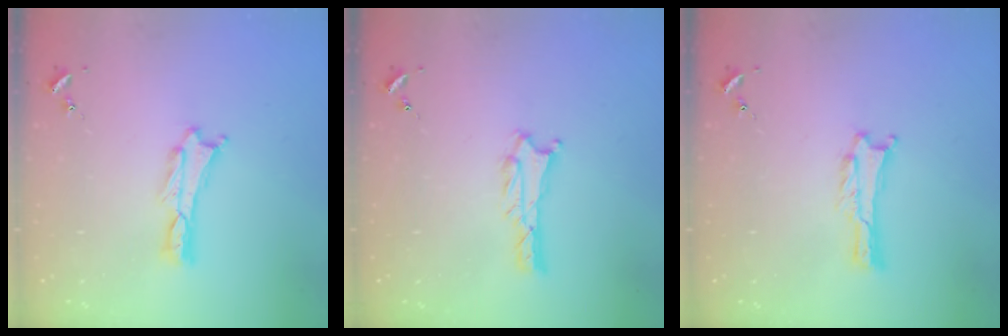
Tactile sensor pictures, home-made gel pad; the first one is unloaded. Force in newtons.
{"total": 2.0, "press": 2.0, "slide": 0.3}
{"total": 0.5, "press": 0.5, "slide": 0.1}